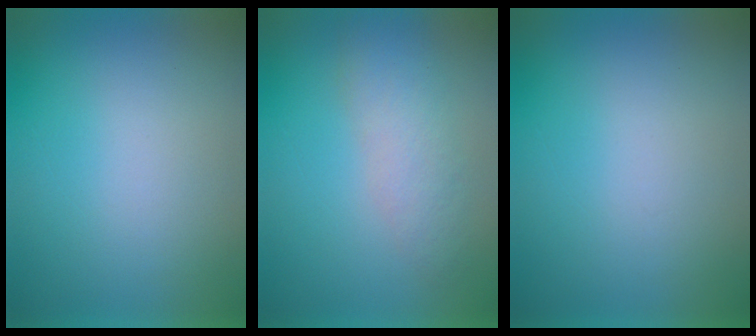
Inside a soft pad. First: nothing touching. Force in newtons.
{"total": 3.4}
{"total": 0.0}